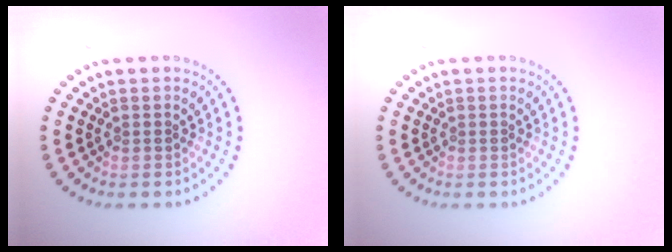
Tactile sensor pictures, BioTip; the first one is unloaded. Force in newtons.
{"total": 0.0}